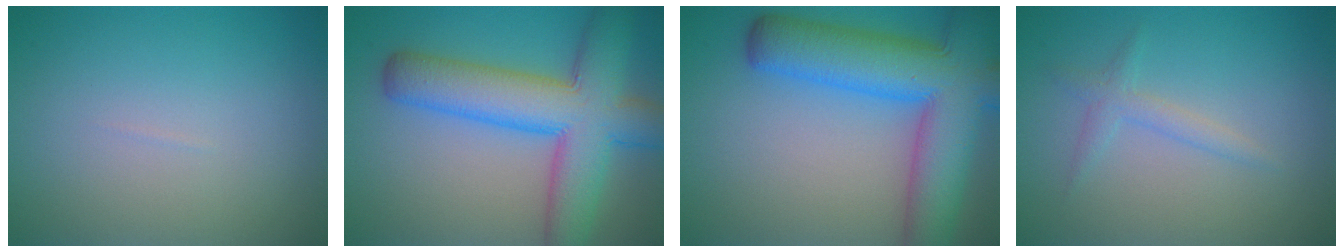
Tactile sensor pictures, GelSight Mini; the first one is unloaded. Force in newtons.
{"total": 9.9, "press": 9.9, "slide": 0.4}
{"total": 11.5, "press": 11.5, "slide": 0.6}
{"total": 1.5, "press": 1.5, "slide": 0.1}